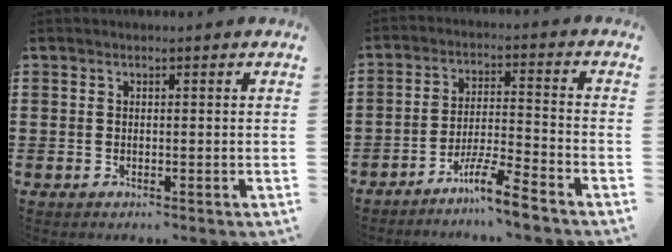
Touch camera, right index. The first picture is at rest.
{"total": 7.2, "force": [-6.0, -0.1, 4.0], "torque": [-0.085, -0.004, -0.116]}